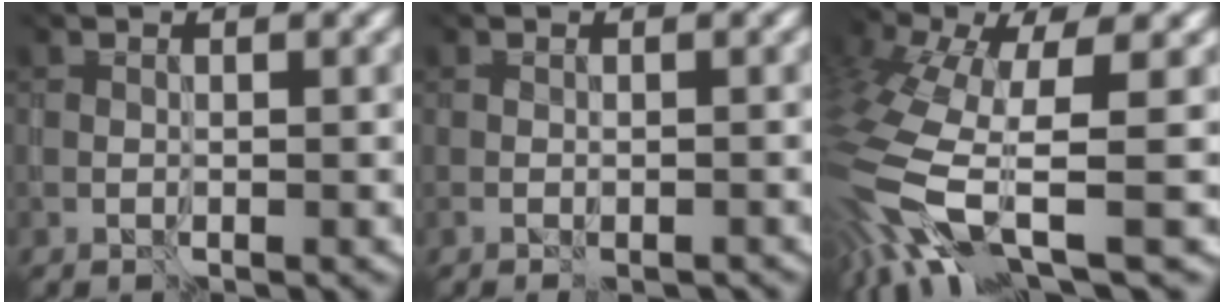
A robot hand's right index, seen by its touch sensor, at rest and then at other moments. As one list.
[{"total": 1.1, "force": [-0.8, 0.5, 0.5], "torque": [-0.003, 0.000, -0.007]}, {"total": 10.8, "force": [-3.4, 4.2, 9.4], "torque": [-0.230, -0.026, -0.051]}]